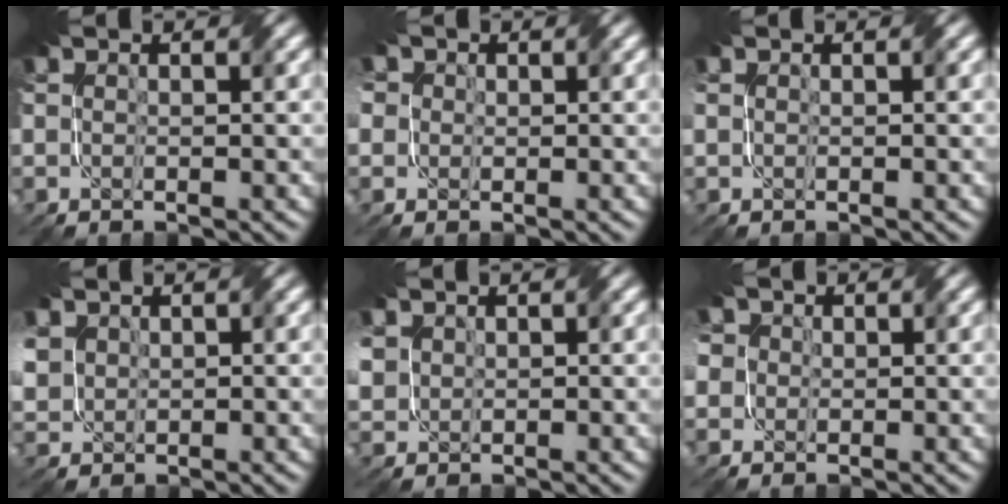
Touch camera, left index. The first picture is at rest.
{"total": 5.5, "force": [0.8, 4.9, 2.3], "torque": [-0.053, 0.024, -0.026]}
{"total": 0.7, "force": [-0.1, 0.5, 0.4], "torque": [-0.005, -0.004, 0.000]}
{"total": 3.9, "force": [0.9, 3.4, 1.7], "torque": [-0.061, 0.008, 0.020]}
{"total": 3.2, "force": [0.6, 2.8, 1.2], "torque": [-0.046, 0.005, 0.014]}
{"total": 6.4, "force": [1.1, 5.6, 2.8], "torque": [-0.066, 0.030, -0.024]}